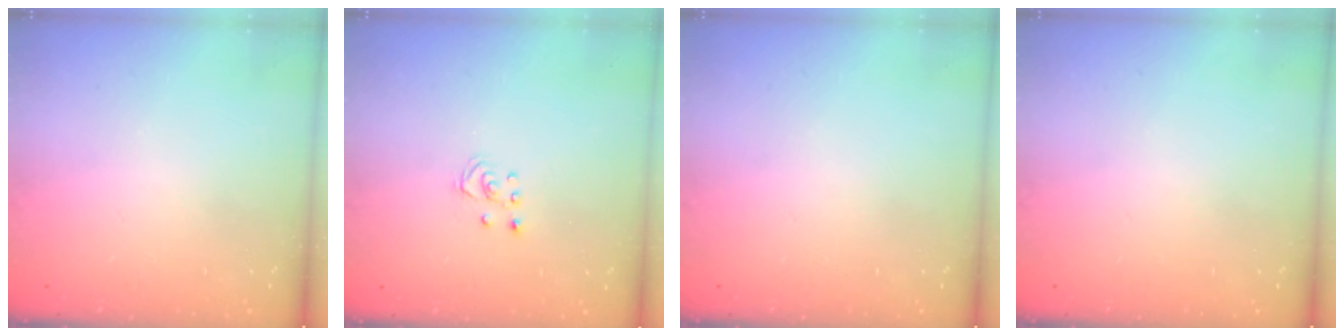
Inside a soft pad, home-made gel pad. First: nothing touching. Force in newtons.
{"total": 2.5, "press": 2.5, "slide": 0.2}
{"total": 0.0}
{"total": 0.0}